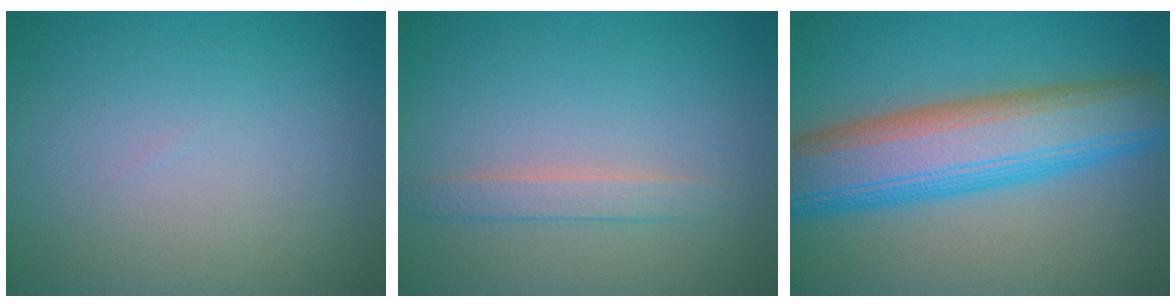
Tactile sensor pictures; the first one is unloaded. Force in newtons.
{"total": 1.8, "press": 1.8, "slide": 0.2}
{"total": 10.5, "press": 10.5, "slide": 0.6}